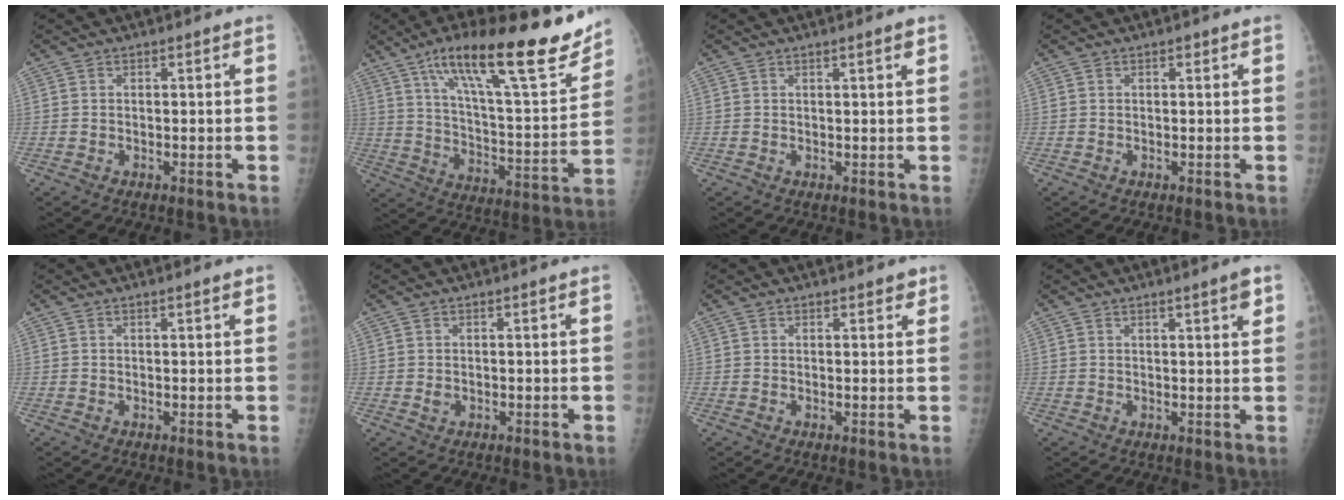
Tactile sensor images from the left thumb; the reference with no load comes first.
{"total": 27.7, "force": [17.5, 6.7, 20.3], "torque": [-0.284, -0.048, 0.280]}
{"total": 1.6, "force": [1.0, 0.2, 1.3], "torque": [-0.018, -0.004, 0.014]}
{"total": 0.8, "force": [0.4, 0.4, 0.5], "torque": [-0.002, 0.000, 0.004]}
{"total": 1.2, "force": [0.8, 0.2, 0.9], "torque": [-0.011, -0.002, 0.011]}
{"total": 0.9, "force": [0.2, 0.8, 0.5], "torque": [-0.003, -0.001, 0.005]}
{"total": 1.9, "force": [1.4, 0.9, 0.7], "torque": [0.009, -0.007, 0.013]}
{"total": 3.2, "force": [1.9, 0.4, 2.5], "torque": [-0.031, -0.010, 0.026]}